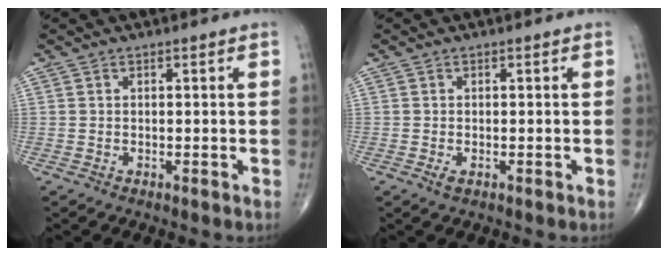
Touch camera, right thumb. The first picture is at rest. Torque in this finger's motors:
{"motor_torque": [-0.10, -0.05, 0.13, 0.11, 0.05]}